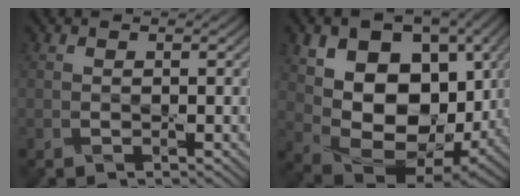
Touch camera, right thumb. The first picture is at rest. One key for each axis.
{"total": 16.9, "fx": 2.4, "fy": 11.2, "fz": 12.4, "tx": -0.205, "ty": -0.009, "tz": 0.056}